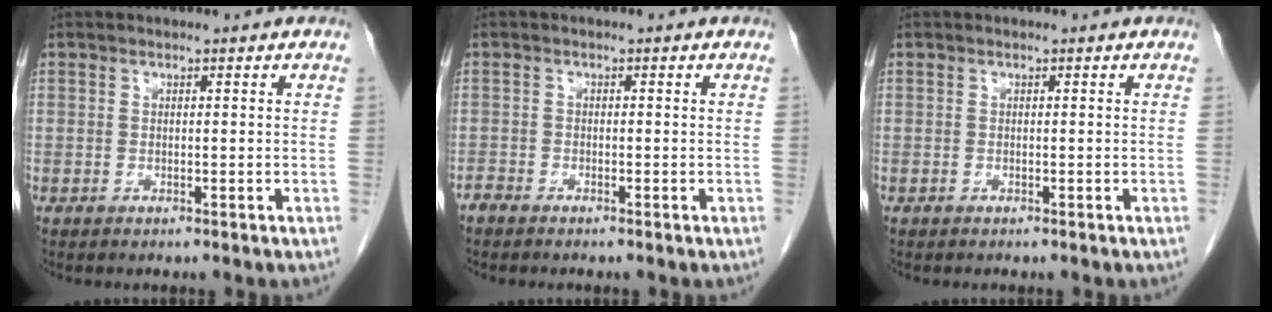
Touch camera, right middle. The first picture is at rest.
{"total": 1.1, "force": [-1.1, 0.2, 0.2], "torque": [-0.008, -0.001, -0.022]}
{"total": 0.0}